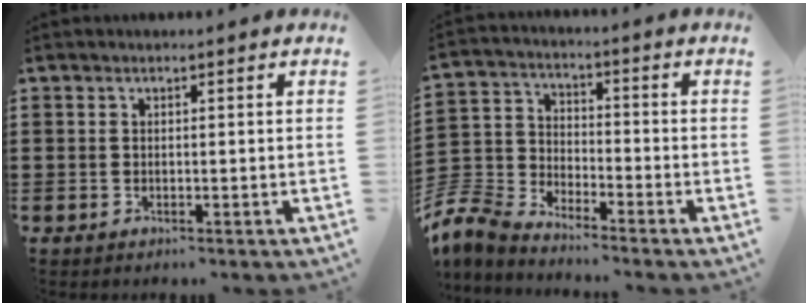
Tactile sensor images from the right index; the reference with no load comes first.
{"total": 6.5, "force": [-6.1, 1.9, 1.3], "torque": [-0.071, -0.005, -0.135]}